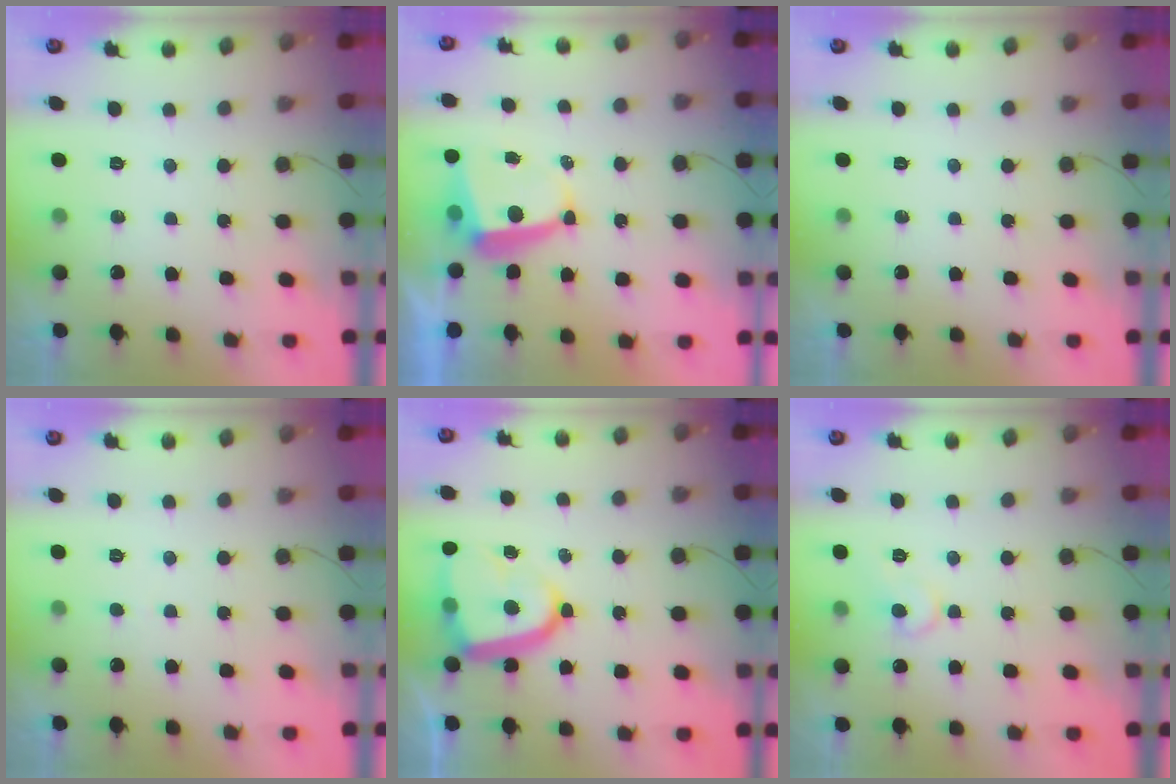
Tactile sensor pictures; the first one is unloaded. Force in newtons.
{"total": 5.9, "press": 5.9, "slide": 0.3}
{"total": 0.0}
{"total": 0.5, "press": 0.5, "slide": 0.1}
{"total": 14.4, "press": 14.4, "slide": 1.3}
{"total": 7.9, "press": 7.9, "slide": 0.8}